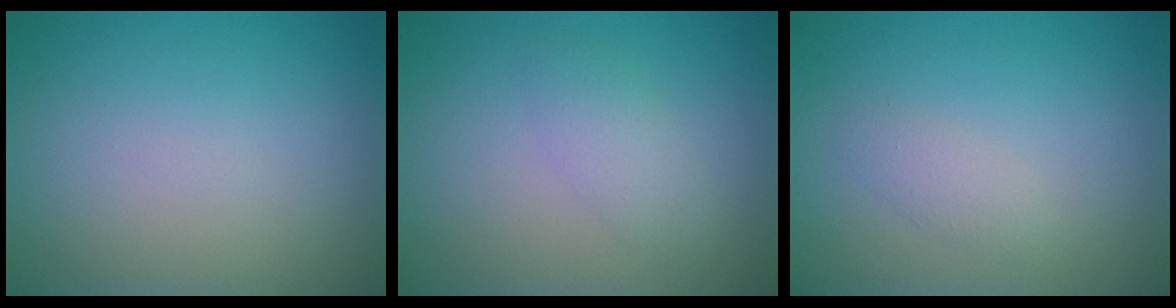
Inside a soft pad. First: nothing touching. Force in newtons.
{"total": 2.0, "press": 2.0, "slide": 0.2}
{"total": 1.2, "press": 1.2, "slide": 0.1}